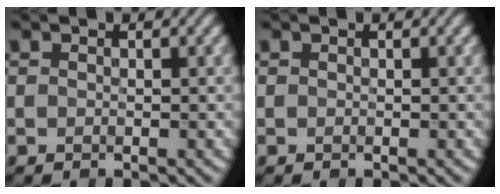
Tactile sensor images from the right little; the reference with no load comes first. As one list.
[{"total": 0.0}]